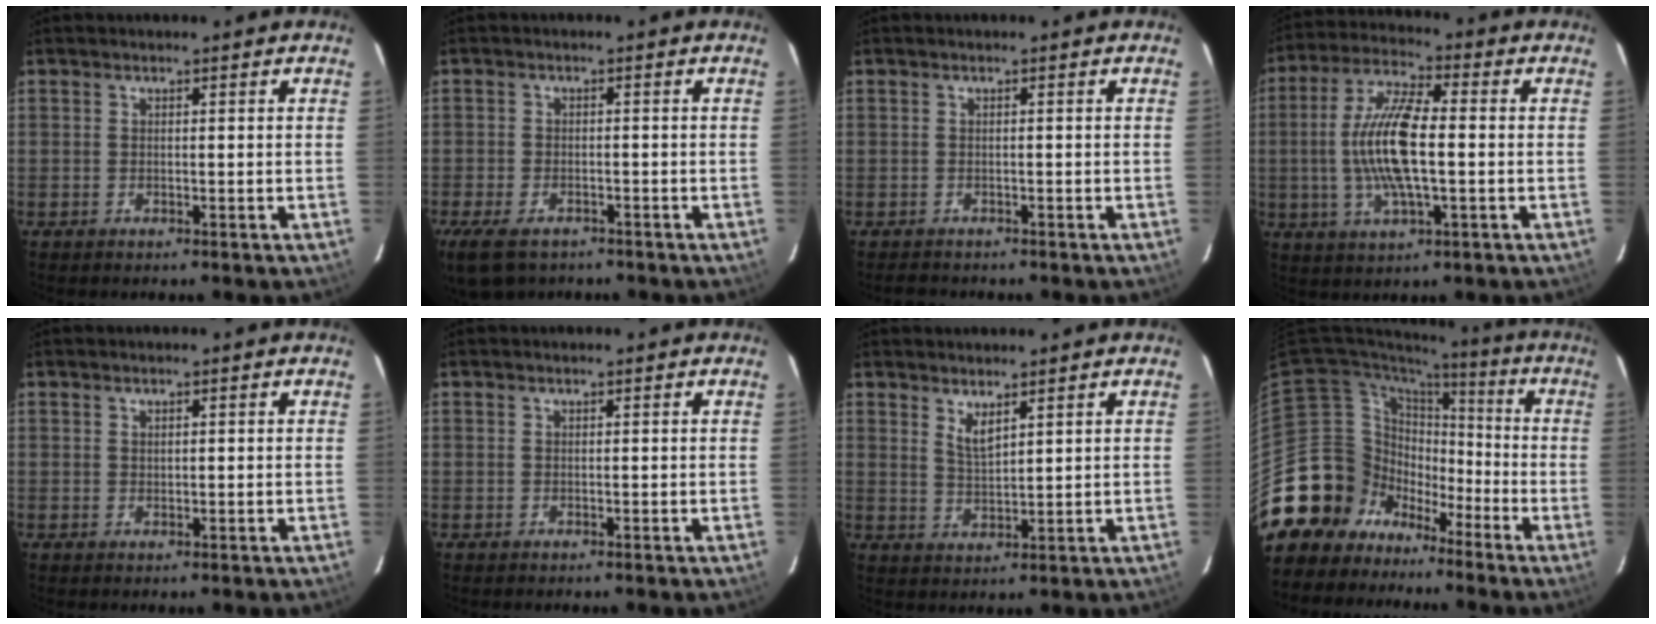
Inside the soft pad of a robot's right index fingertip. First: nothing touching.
{"total": 8.5, "force": [-5.9, 4.3, 4.5], "torque": [-0.116, -0.027, -0.107]}
{"total": 2.1, "force": [-1.9, 0.8, 0.2], "torque": [-0.008, -0.001, -0.028]}
{"total": 13.5, "force": [-0.9, 3.7, 13.0], "torque": [-0.265, 0.005, -0.019]}
{"total": 0.7, "force": [0.3, 0.5, 0.4], "torque": [-0.006, 0.003, 0.008]}
{"total": 0.0}
{"total": 3.5, "force": [2.5, 0.8, 2.3], "torque": [-0.043, -0.006, 0.046]}
{"total": 16.0, "force": [-9.0, 12.9, 2.5], "torque": [-0.087, 0.054, -0.153]}